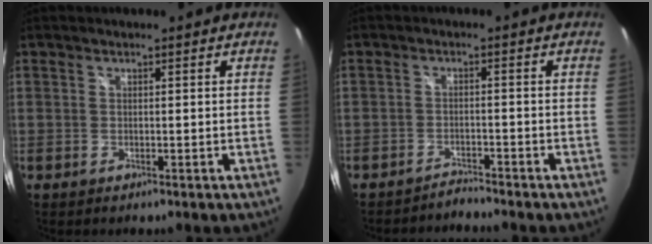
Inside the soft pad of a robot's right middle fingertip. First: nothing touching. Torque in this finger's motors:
{"motor_torque": [-0.31, -0.24, -0.04, -0.01]}